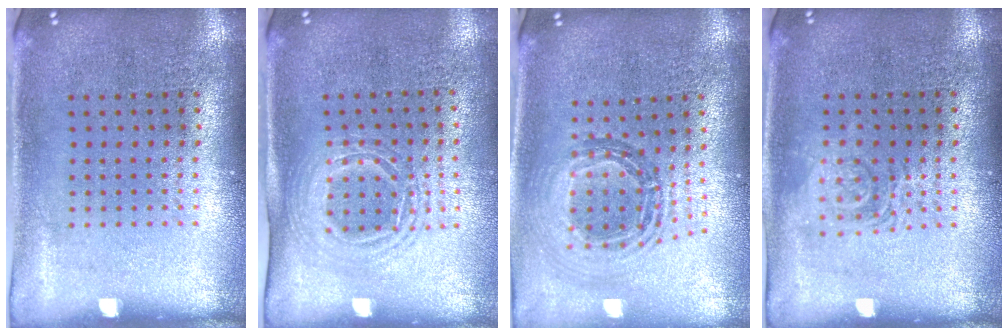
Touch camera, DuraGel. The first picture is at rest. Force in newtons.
{"total": 1.5, "press": 1.3, "slide": 0.9}
{"total": 0.9, "press": 0.9, "slide": 0.2}
{"total": 1.2, "press": 1.2, "slide": 0.2}